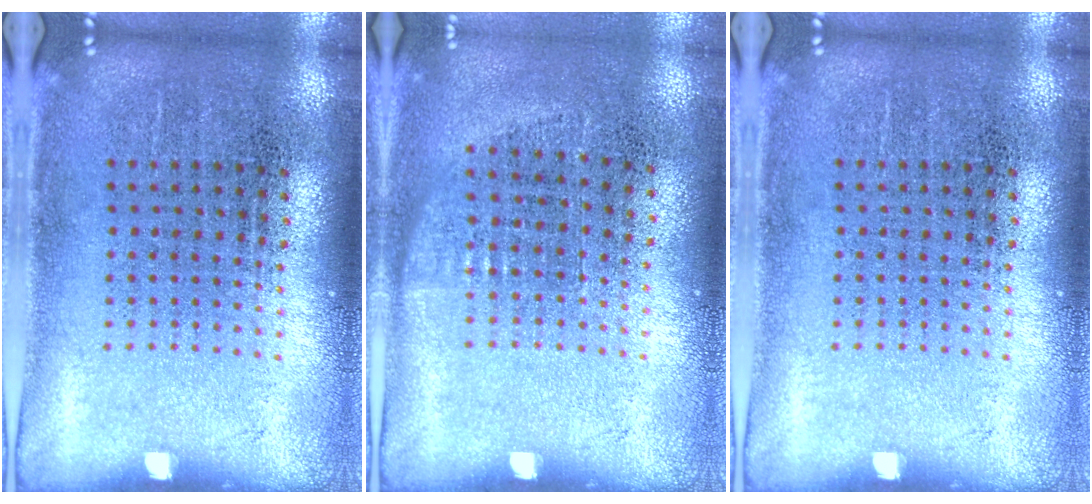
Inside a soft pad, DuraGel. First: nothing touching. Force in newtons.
{"total": 0.7, "press": 0.7, "slide": 0.4}
{"total": 0.0}